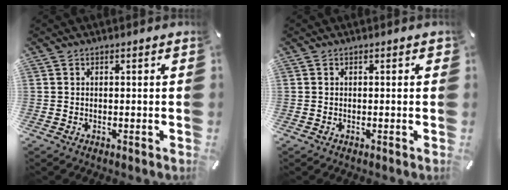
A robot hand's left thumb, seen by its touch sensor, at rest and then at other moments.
{"total": 0.5, "force": [-0.2, 0.3, 0.3], "torque": [-0.005, 0.001, -0.005]}